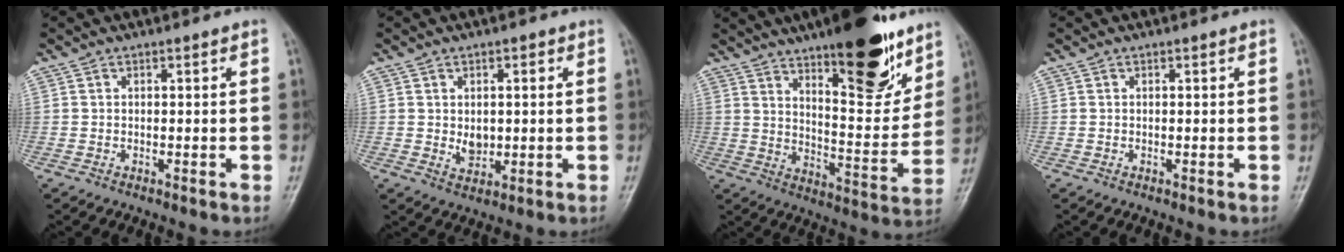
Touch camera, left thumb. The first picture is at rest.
{"total": 4.1, "force": [0.3, 3.2, 2.5], "torque": [-0.020, -0.006, 0.010]}
{"total": 20.7, "force": [13.2, 6.6, 14.5], "torque": [-0.169, -0.075, 0.203]}
{"total": 0.0}